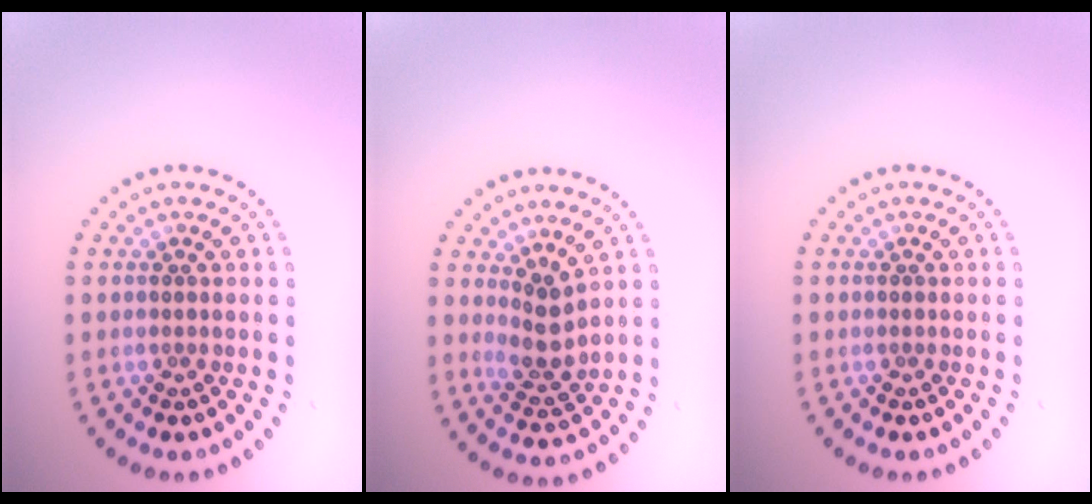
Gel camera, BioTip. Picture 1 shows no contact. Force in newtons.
{"total": 2.4, "press": 2.1, "slide": 1.2}
{"total": 0.0}